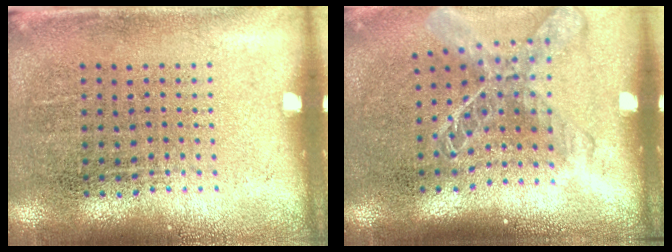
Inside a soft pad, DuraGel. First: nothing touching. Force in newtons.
{"total": 1.9, "press": 1.5, "slide": 1.2}